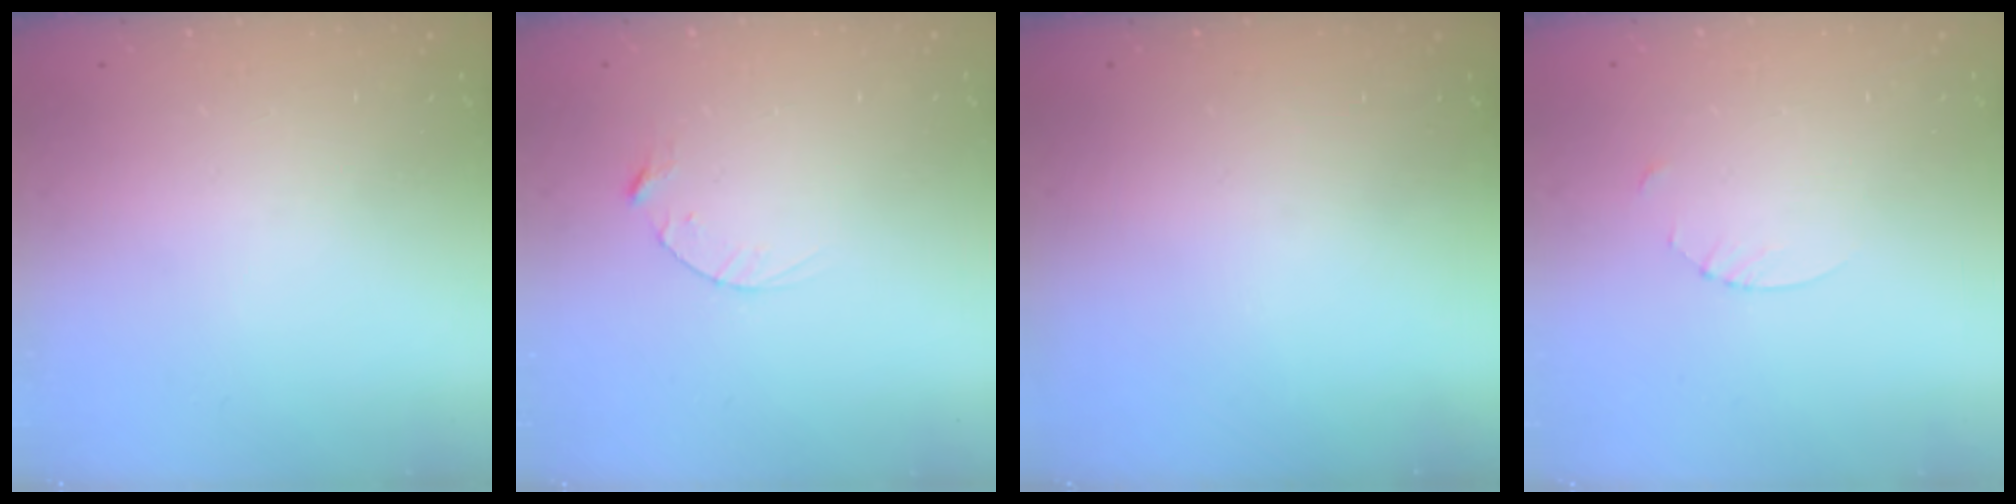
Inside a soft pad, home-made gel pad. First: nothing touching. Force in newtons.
{"total": 2.8, "press": 2.8, "slide": 0.4}
{"total": 0.0}
{"total": 2.7, "press": 2.7, "slide": 0.3}